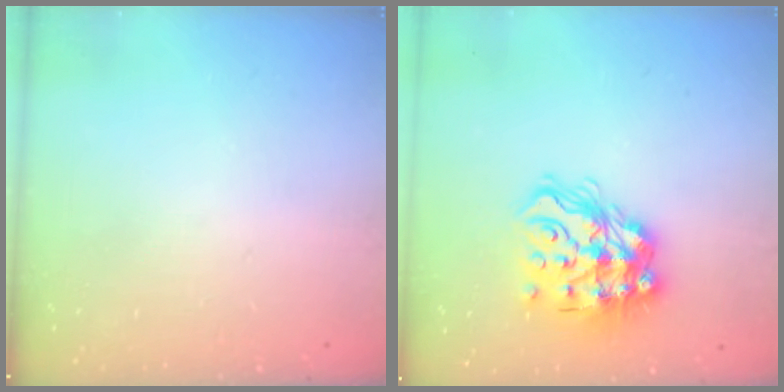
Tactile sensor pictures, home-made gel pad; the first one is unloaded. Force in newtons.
{"total": 17.4, "press": 17.3, "slide": 1.7}